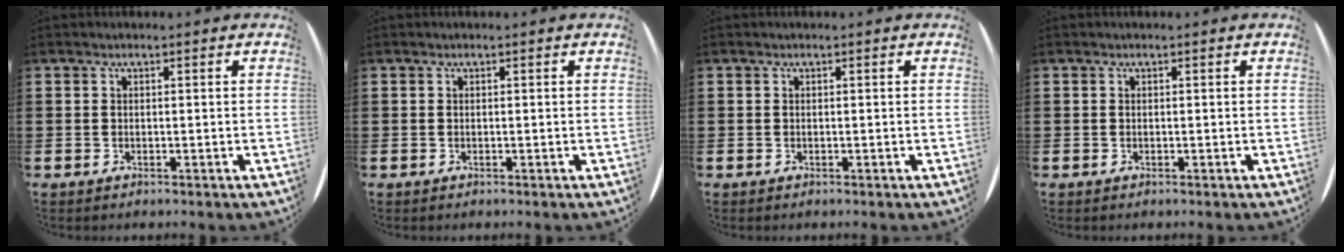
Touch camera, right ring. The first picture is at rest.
{"total": 0.0}
{"total": 0.0}
{"total": 0.0}